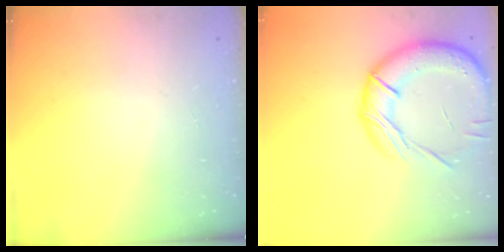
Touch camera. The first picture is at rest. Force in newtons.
{"total": 21.4, "press": 21.2, "slide": 3.3}